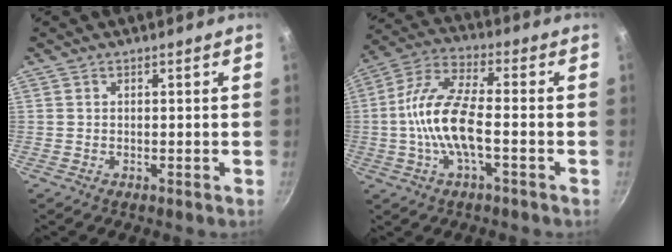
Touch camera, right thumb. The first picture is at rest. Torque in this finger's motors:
{"motor_torque": [2.07, 2.94, 2.00, -0.77, 0.61]}